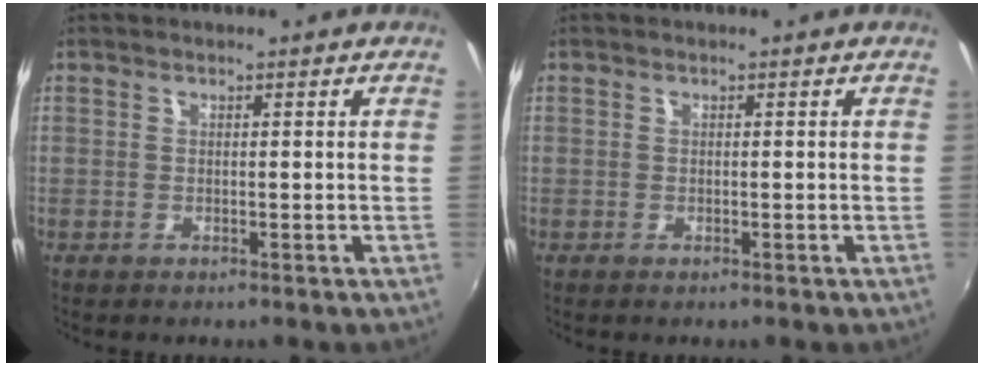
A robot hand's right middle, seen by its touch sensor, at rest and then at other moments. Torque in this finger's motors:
{"motor_torque": [0.19, -0.08, 0.03, 0.01]}